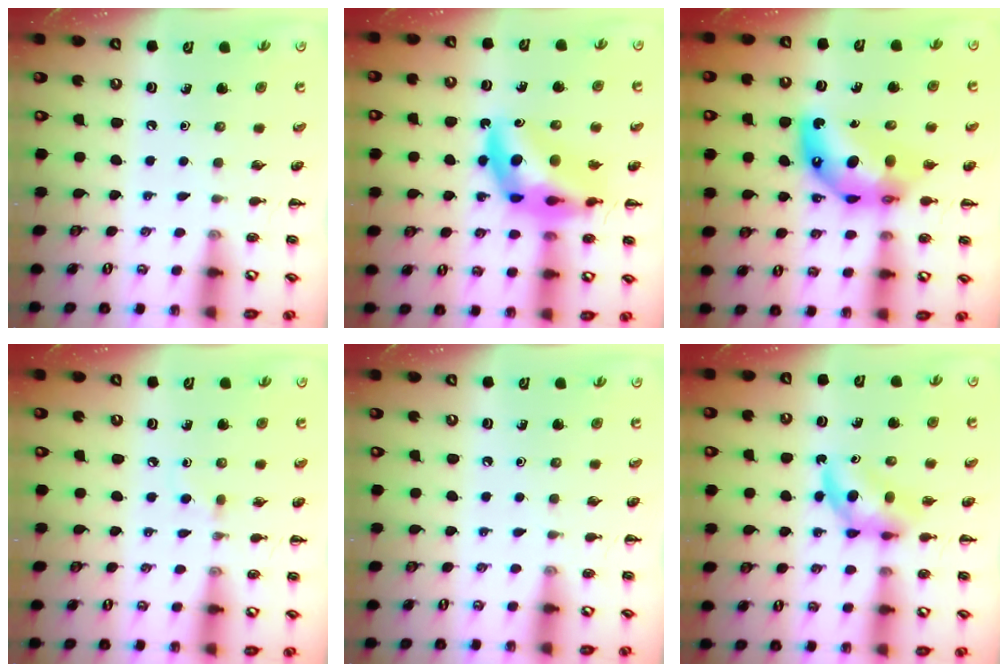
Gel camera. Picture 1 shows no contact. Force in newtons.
{"total": 14.4, "press": 13.8, "slide": 4.1}
{"total": 11.1, "press": 10.4, "slide": 3.9}
{"total": 2.4, "press": 2.1, "slide": 1.0}
{"total": 0.0}
{"total": 4.8, "press": 4.7, "slide": 1.1}